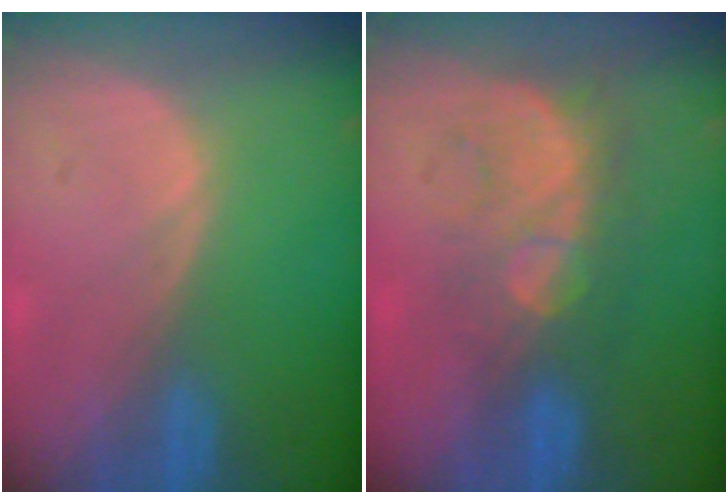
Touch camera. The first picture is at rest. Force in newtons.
{"total": 8.8, "press": 7.6, "slide": 4.5}